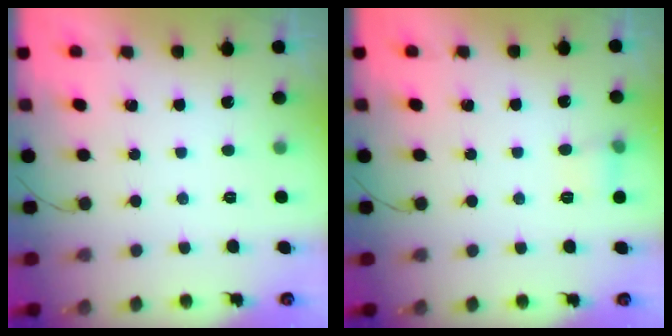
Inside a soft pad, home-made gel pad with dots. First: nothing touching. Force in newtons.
{"total": 6.2, "press": 5.7, "slide": 2.3}